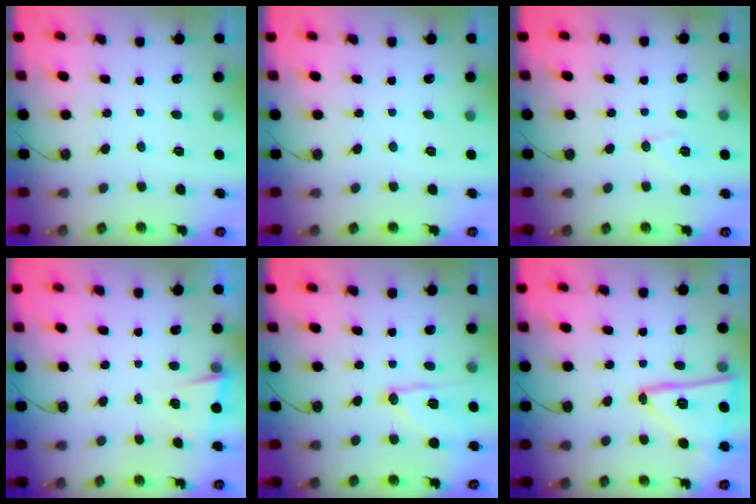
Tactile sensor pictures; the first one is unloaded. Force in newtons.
{"total": 0.0}
{"total": 6.8, "press": 6.7, "slide": 1.1}
{"total": 2.8, "press": 2.6, "slide": 1.0}
{"total": 12.1, "press": 12.0, "slide": 0.7}
{"total": 16.7, "press": 16.7, "slide": 0.7}